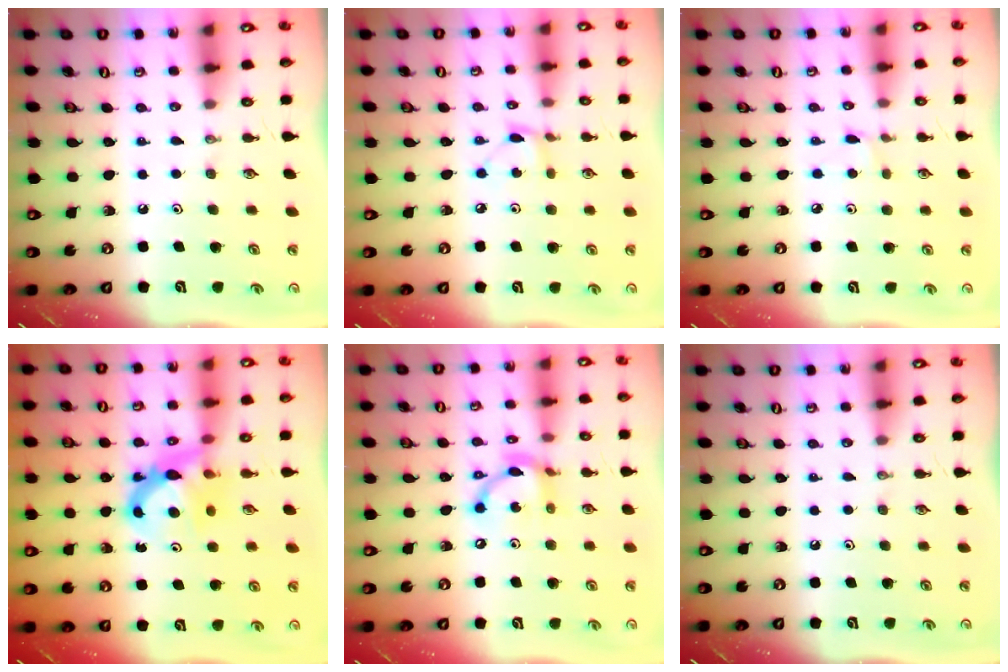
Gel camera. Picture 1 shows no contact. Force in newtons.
{"total": 4.7, "press": 4.7, "slide": 0.4}
{"total": 2.6, "press": 2.6, "slide": 0.3}
{"total": 7.3, "press": 7.3, "slide": 0.5}
{"total": 11.7, "press": 11.7, "slide": 0.9}
{"total": 0.0}